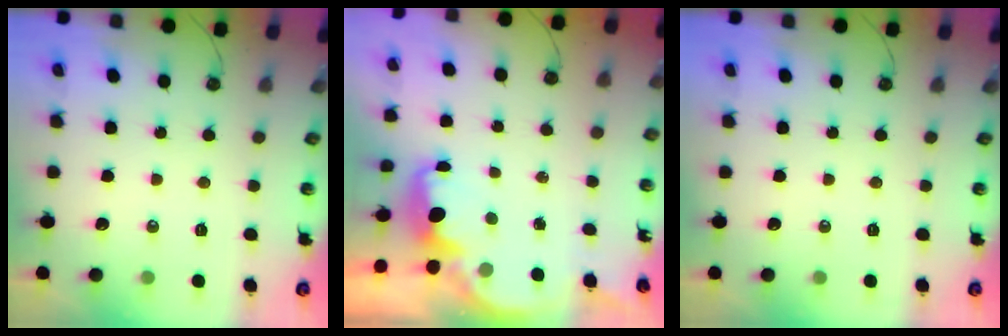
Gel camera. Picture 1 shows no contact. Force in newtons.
{"total": 2.3, "press": 2.2, "slide": 0.5}
{"total": 0.0}